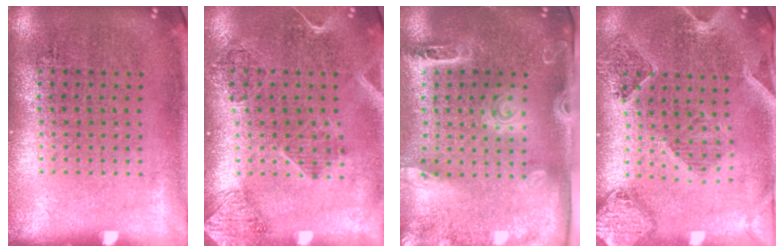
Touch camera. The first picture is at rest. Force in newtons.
{"total": 1.9, "press": 1.6, "slide": 0.9}
{"total": 2.7, "press": 2.0, "slide": 1.8}
{"total": 1.6, "press": 1.5, "slide": 0.3}